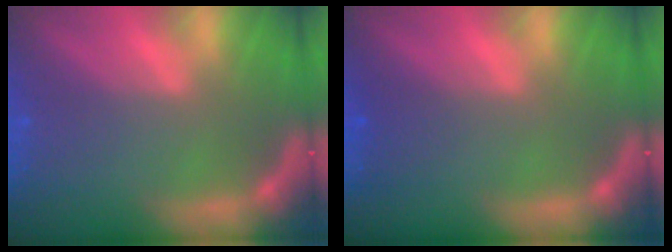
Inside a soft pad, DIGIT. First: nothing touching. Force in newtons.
{"total": 1.0}